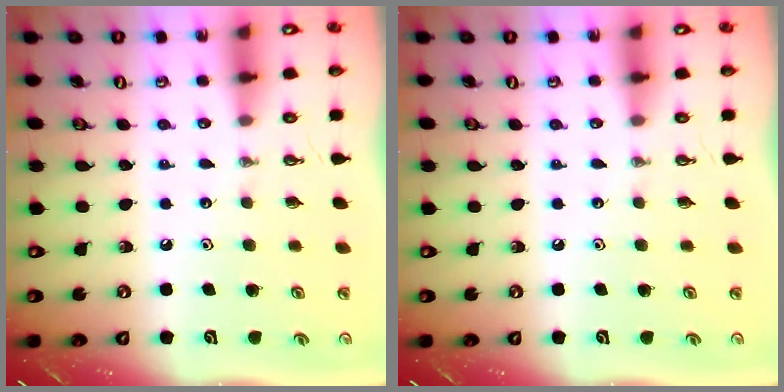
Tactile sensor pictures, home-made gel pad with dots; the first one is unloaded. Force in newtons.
{"total": 0.0}